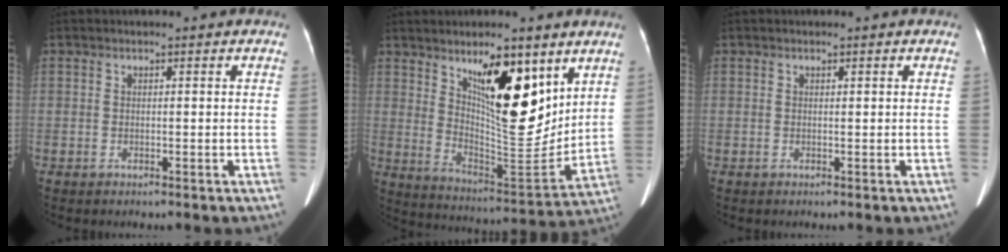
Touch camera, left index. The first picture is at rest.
{"total": 15.0, "force": [7.5, 4.6, 12.2], "torque": [-0.190, -0.009, 0.138]}
{"total": 0.0}